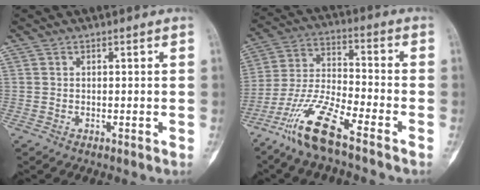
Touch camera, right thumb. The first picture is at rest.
{"total": 12.9, "force": [-8.9, 2.0, 9.1], "torque": [-0.202, 0.041, -0.177]}